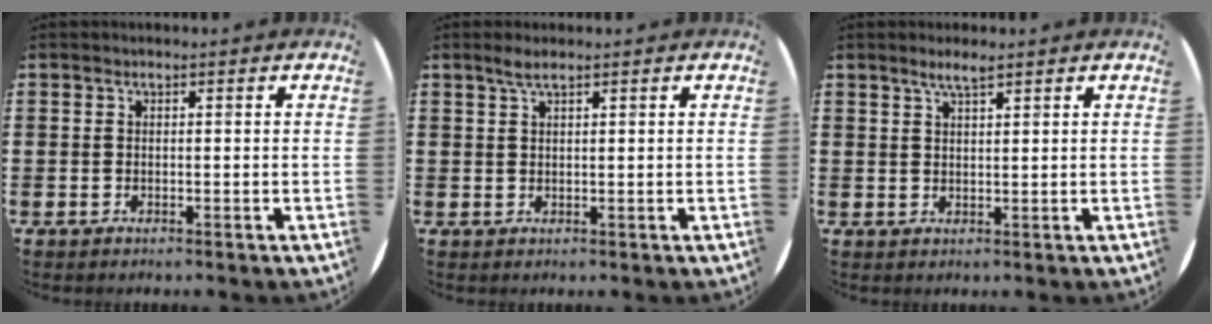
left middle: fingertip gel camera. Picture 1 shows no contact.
{"total": 1.9, "force": [1.3, 0.2, 1.4], "torque": [-0.028, 0.004, 0.023]}
{"total": 2.6, "force": [2.0, 0.3, 1.5], "torque": [-0.033, 0.003, 0.036]}